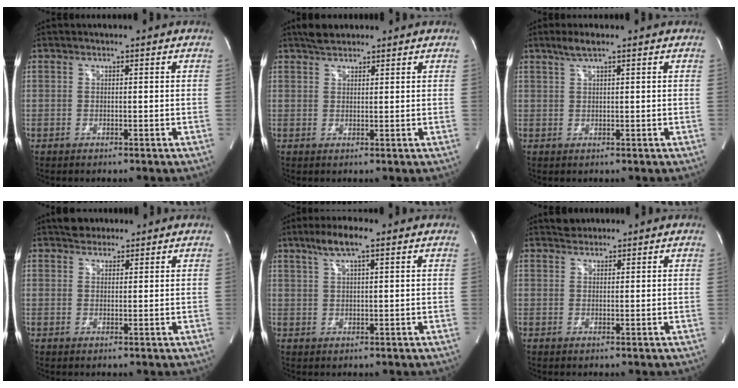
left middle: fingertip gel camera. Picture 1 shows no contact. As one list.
[{"total": 3.0, "force": [2.6, 1.1, 1.0], "torque": [-0.023, 0.013, 0.044]}, {"total": 2.5, "force": [1.7, 0.1, 1.8], "torque": [-0.045, 0.006, 0.036]}, {"total": 3.1, "force": [2.5, 1.7, 0.7], "torque": [-0.013, 0.014, 0.039]}, {"total": 5.1, "force": [3.2, 0.5, 3.9], "torque": [-0.083, 0.012, 0.059]}, {"total": 1.6, "force": [1.4, 0.7, -0.2], "torque": [-0.001, 0.009, 0.023]}]